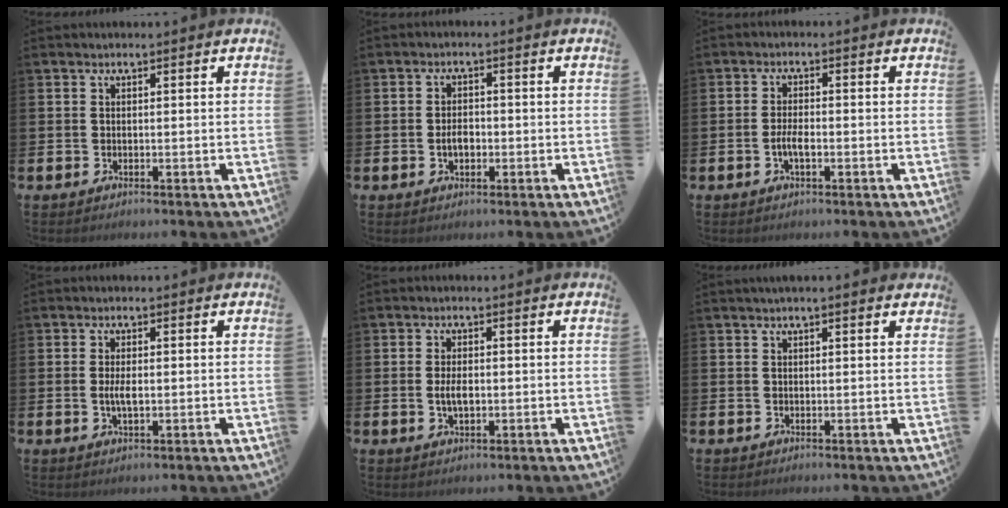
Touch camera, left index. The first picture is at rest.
{"total": 2.6, "force": [-0.5, 1.7, 2.0], "torque": [-0.028, 0.000, -0.012]}
{"total": 2.5, "force": [-0.7, 1.0, 2.2], "torque": [-0.040, 0.004, -0.015]}
{"total": 2.6, "force": [-0.1, 1.1, 2.4], "torque": [-0.045, 0.001, -0.003]}
{"total": 2.9, "force": [-0.1, 1.5, 2.5], "torque": [-0.040, 0.001, -0.006]}
{"total": 1.2, "force": [1.0, 0.0, 0.6], "torque": [-0.012, 0.003, 0.017]}